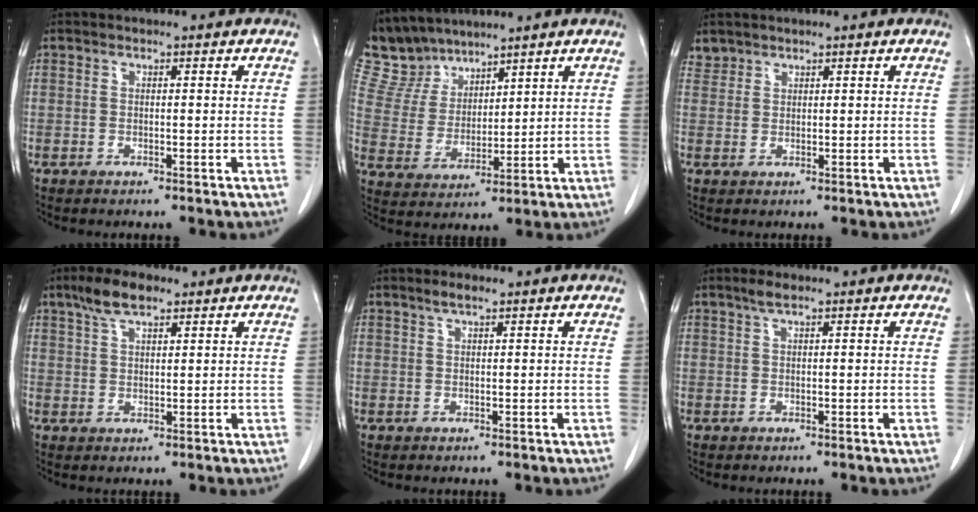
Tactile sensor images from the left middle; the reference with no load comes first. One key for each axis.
{"total": 7.8, "fx": 7.3, "fy": 2.9, "fz": 0.3, "tx": -0.020, "ty": 0.012, "tz": 0.162}
{"total": 1.6, "fx": 1.4, "fy": 0.7, "fz": -0.3, "tx": 0.011, "ty": 0.006, "tz": 0.027}
{"total": 5.4, "fx": 3.7, "fy": 1.9, "fz": 3.5, "tx": -0.072, "ty": 0.014, "tz": 0.071}
{"total": 1.6, "fx": 1.1, "fy": 0.2, "fz": 1.1, "tx": -0.025, "ty": 0.006, "tz": 0.023}
{"total": 1.6, "fx": 1.1, "fy": 0.1, "fz": 1.1, "tx": -0.026, "ty": 0.006, "tz": 0.023}